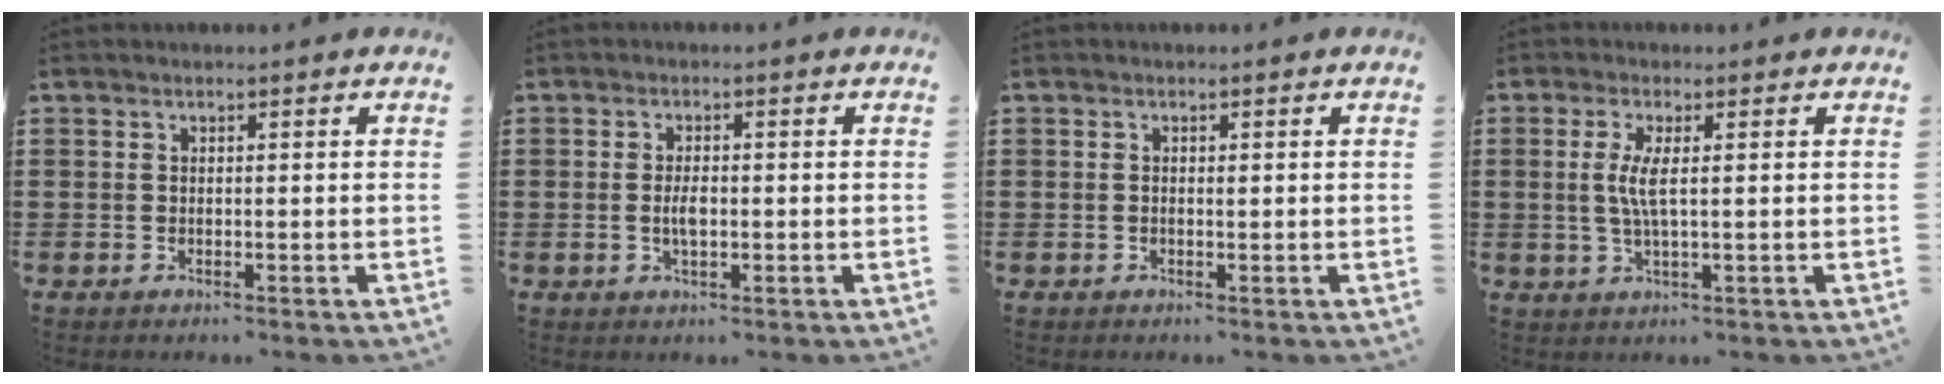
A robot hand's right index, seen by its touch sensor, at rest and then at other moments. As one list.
[{"total": 2.8, "force": [-0.3, 1.1, 2.5], "torque": [-0.048, 0.003, -0.007]}, {"total": 0.0}, {"total": 4.1, "force": [0.4, 0.5, 4.0], "torque": [-0.090, -0.008, 0.001]}]